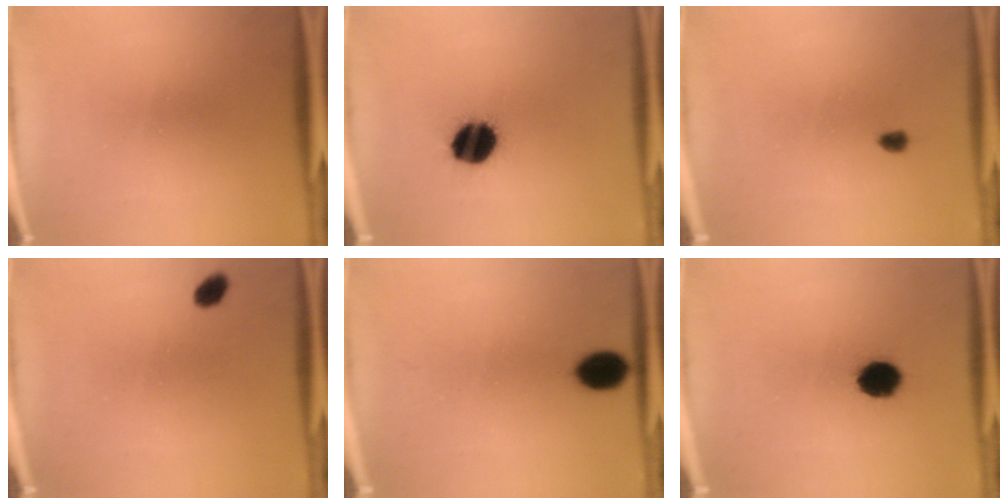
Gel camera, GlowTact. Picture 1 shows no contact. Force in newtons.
{"total": 12.1}
{"total": 1.7}
{"total": 2.4}
{"total": 6.3}
{"total": 7.5}